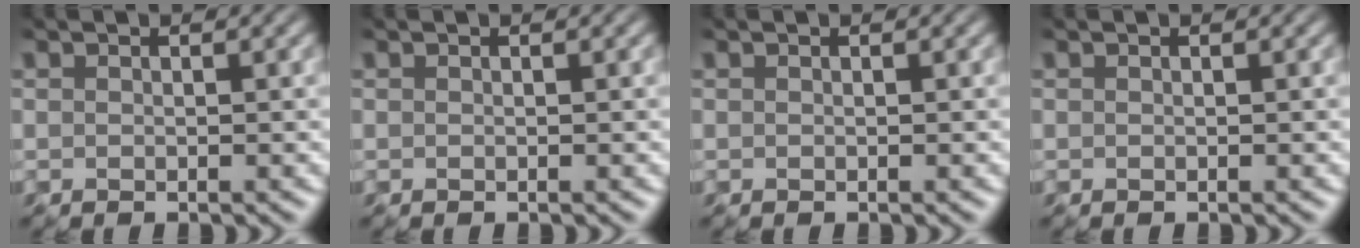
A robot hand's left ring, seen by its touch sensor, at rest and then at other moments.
{"total": 0.0}
{"total": 0.0}
{"total": 0.0}